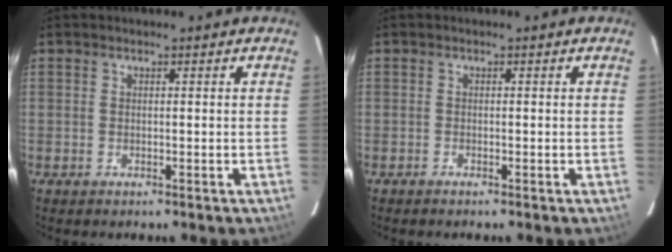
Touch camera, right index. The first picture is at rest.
{"total": 0.5, "force": [-0.5, 0.1, 0.1], "torque": [-0.003, -0.001, -0.010]}